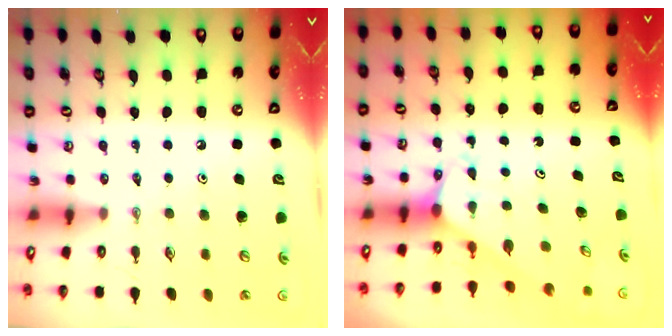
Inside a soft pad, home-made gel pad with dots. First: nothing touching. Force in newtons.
{"total": 2.0, "press": 2.0, "slide": 0.1}